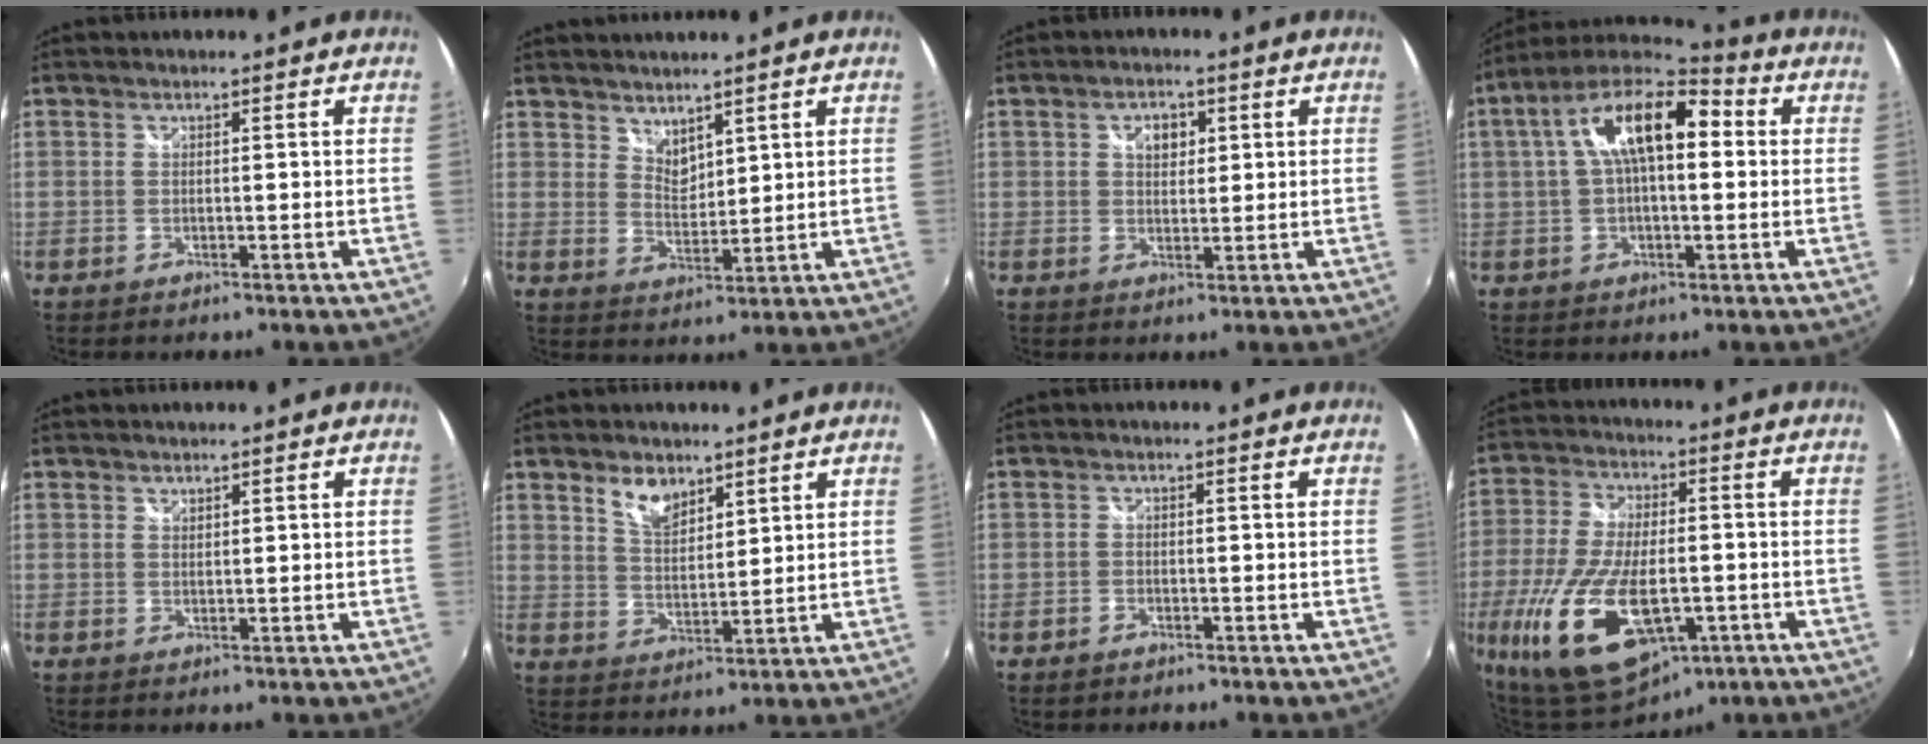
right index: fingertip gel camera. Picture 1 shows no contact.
{"total": 4.1, "force": [3.6, 1.7, 1.1], "torque": [-0.011, -0.004, 0.067]}
{"total": 3.8, "force": [1.3, 2.7, 2.3], "torque": [-0.030, 0.007, 0.021]}
{"total": 15.5, "force": [3.1, 6.7, 13.6], "torque": [-0.241, 0.033, 0.037]}
{"total": 0.7, "force": [0.6, 0.3, 0.0], "torque": [0.001, 0.001, 0.012]}
{"total": 6.4, "force": [4.4, 3.2, 3.3], "torque": [-0.053, 0.003, 0.083]}
{"total": 1.4, "force": [-1.0, 0.8, 0.4], "torque": [-0.012, -0.003, -0.019]}
{"total": 22.4, "force": [-8.5, 10.5, 17.9], "torque": [-0.389, -0.052, -0.138]}